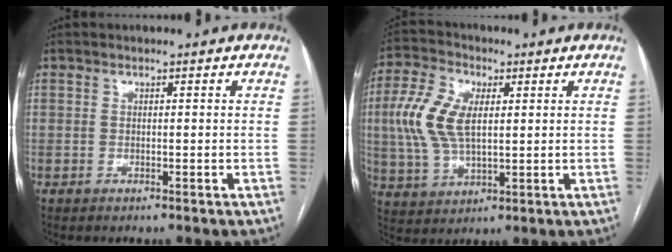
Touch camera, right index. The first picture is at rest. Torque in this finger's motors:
{"motor_torque": [0.64, 0.21, 0.85, 0.21]}